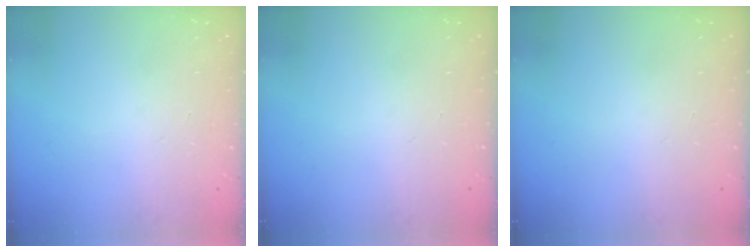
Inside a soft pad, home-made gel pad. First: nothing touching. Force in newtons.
{"total": 0.0}
{"total": 0.0}